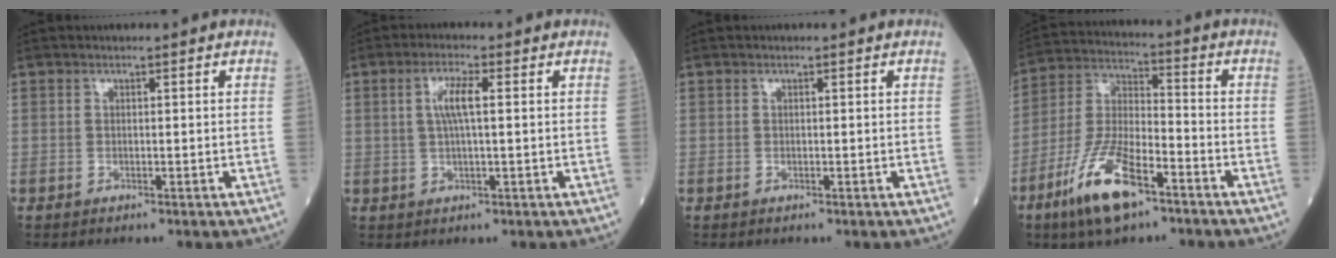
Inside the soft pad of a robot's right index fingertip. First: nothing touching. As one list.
[{"total": 4.3, "force": [0.9, 0.5, 4.2], "torque": [-0.087, 0.006, 0.017]}, {"total": 0.0}, {"total": 13.2, "force": [-7.6, 3.8, 10.1], "torque": [-0.213, -0.011, -0.141]}]